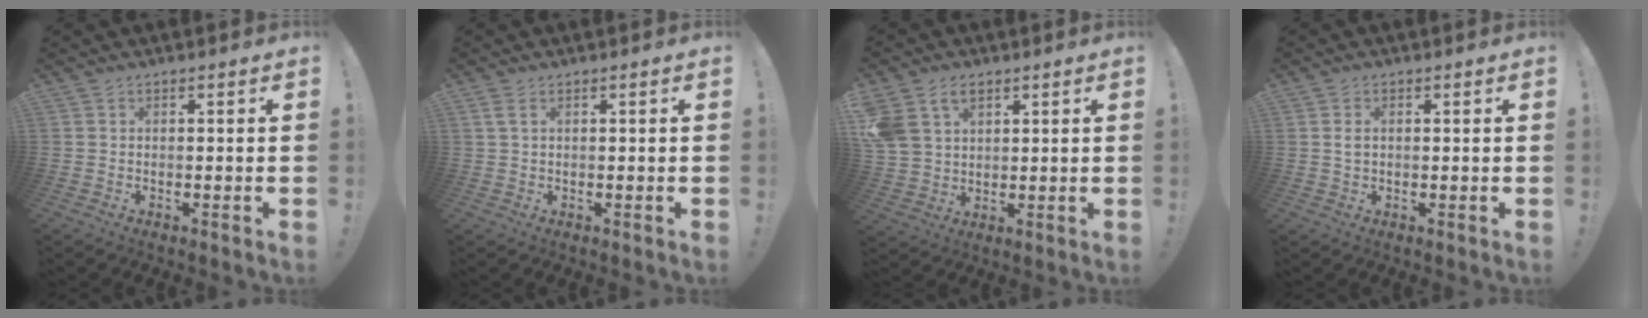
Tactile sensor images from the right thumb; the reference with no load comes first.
{"total": 1.7, "force": [0.7, 0.8, 1.4], "torque": [-0.033, 0.004, 0.015]}
{"total": 9.1, "force": [4.7, 6.5, 4.3], "torque": [-0.085, -0.013, 0.095]}
{"total": 1.7, "force": [0.5, 0.9, 1.4], "torque": [-0.022, 0.001, 0.007]}